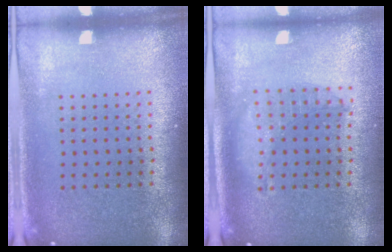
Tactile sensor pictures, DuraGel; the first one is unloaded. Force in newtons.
{"total": 1.2, "press": 1.2, "slide": 0.3}